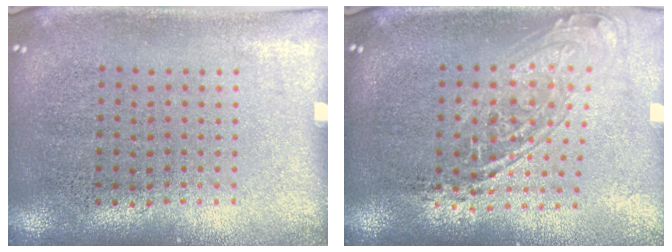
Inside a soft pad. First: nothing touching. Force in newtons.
{"total": 1.6, "press": 1.3, "slide": 1.0}